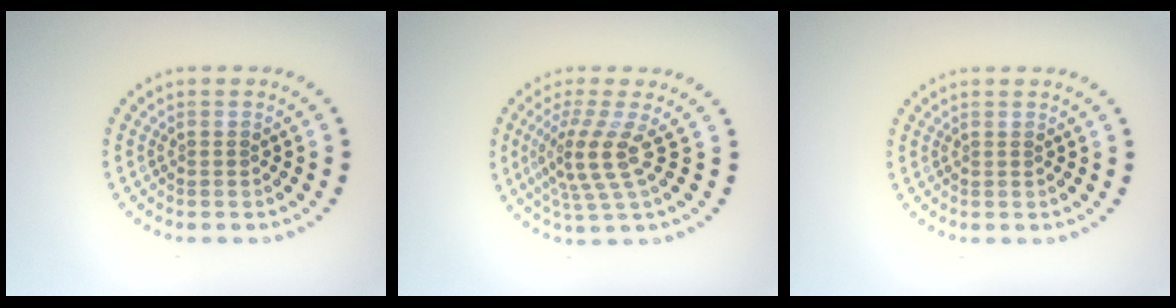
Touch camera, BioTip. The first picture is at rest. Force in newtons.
{"total": 3.8, "press": 2.8, "slide": 2.6}
{"total": 0.0}